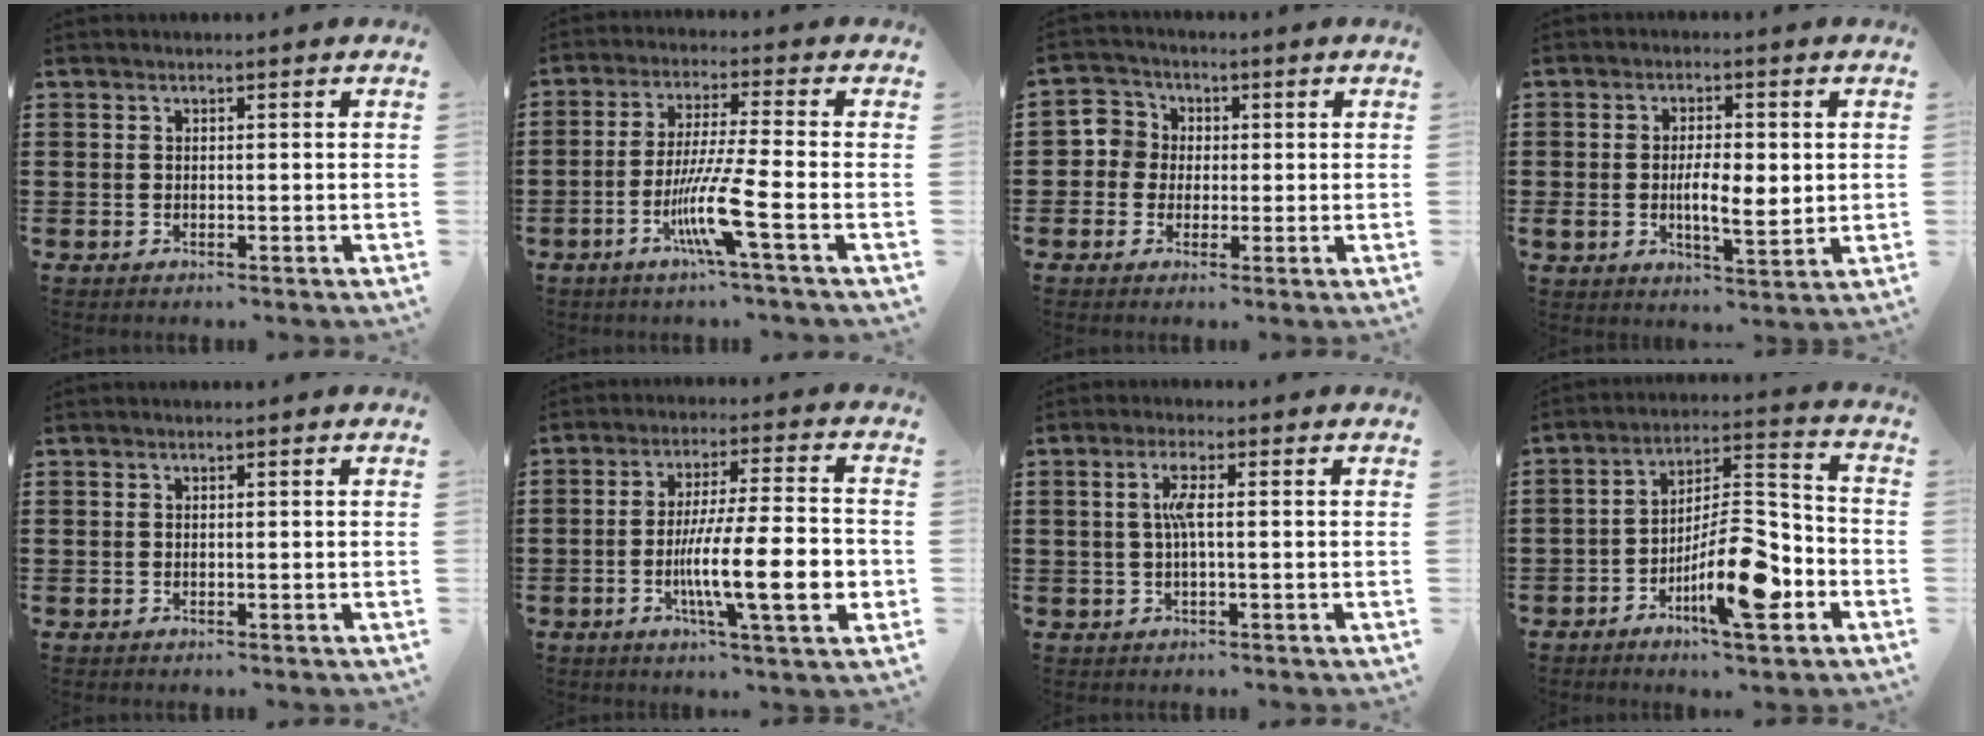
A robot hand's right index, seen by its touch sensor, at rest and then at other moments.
{"total": 9.3, "force": [-3.8, -0.2, 8.5], "torque": [-0.173, -0.020, -0.075]}
{"total": 4.0, "force": [-0.6, 3.9, 0.5], "torque": [-0.028, 0.011, -0.016]}
{"total": 5.6, "force": [-0.1, 2.4, 5.0], "torque": [-0.085, 0.005, -0.005]}
{"total": 0.0}
{"total": 15.4, "force": [-3.6, 3.0, 14.6], "torque": [-0.250, -0.013, -0.065]}
{"total": 3.3, "force": [0.2, 0.4, 3.3], "torque": [-0.071, -0.003, -0.003]}
{"total": 13.2, "force": [-6.1, 4.1, 11.0], "torque": [-0.206, 0.009, -0.110]}